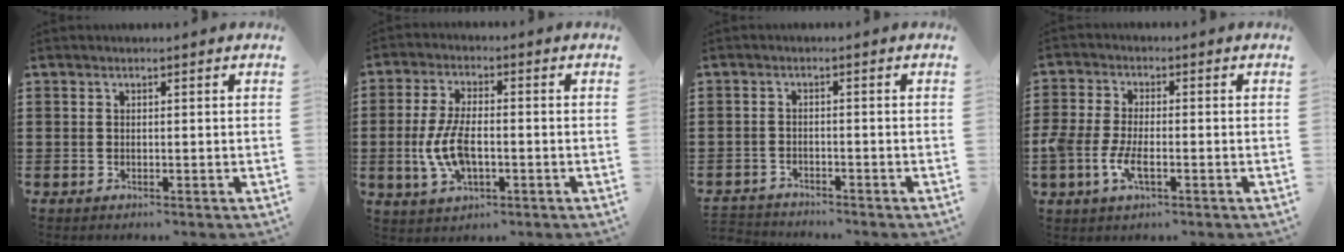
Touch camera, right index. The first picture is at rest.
{"total": 7.8, "force": [-1.4, 3.7, 6.7], "torque": [-0.158, -0.003, -0.032]}
{"total": 2.1, "force": [-2.1, 0.1, -0.2], "torque": [-0.005, -0.002, -0.046]}
{"total": 5.3, "force": [-1.7, 2.5, 4.3], "torque": [-0.110, -0.005, -0.039]}